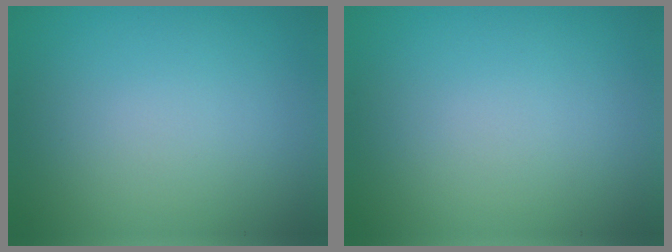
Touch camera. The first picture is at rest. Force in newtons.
{"total": 0.0}